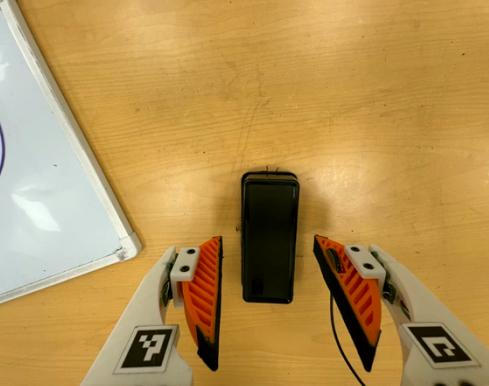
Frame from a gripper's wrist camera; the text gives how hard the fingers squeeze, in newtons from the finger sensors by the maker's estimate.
{"total": 0.0}